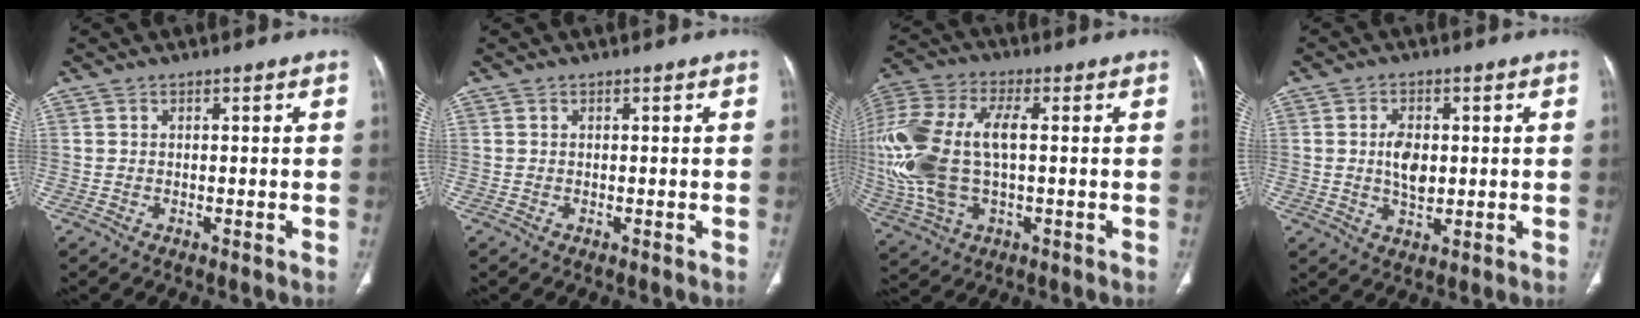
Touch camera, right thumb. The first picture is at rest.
{"total": 0.0}
{"total": 21.7, "force": [0.4, 11.4, 18.5], "torque": [-0.443, 0.008, 0.011]}
{"total": 5.6, "force": [0.4, 3.3, 4.5], "torque": [-0.075, -0.003, 0.008]}